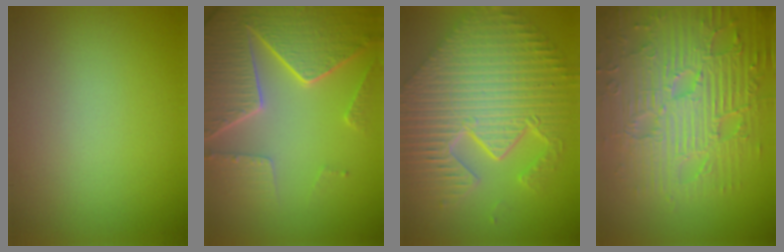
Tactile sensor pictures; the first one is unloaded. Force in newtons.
{"total": 7.7, "press": 5.9, "slide": 4.9}
{"total": 11.9, "press": 7.9, "slide": 8.9}
{"total": 9.8, "press": 6.7, "slide": 7.1}